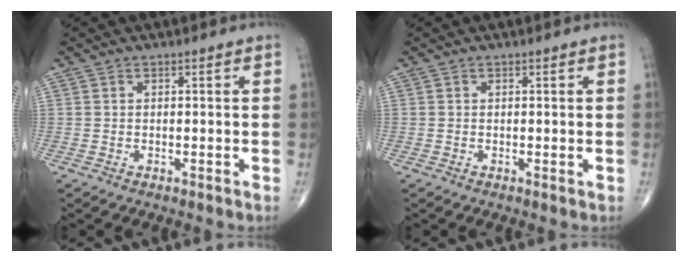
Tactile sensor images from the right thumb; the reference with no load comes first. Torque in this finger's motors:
{"motor_torque": [0.30, 0.06, -0.15, -0.17, 0.00]}